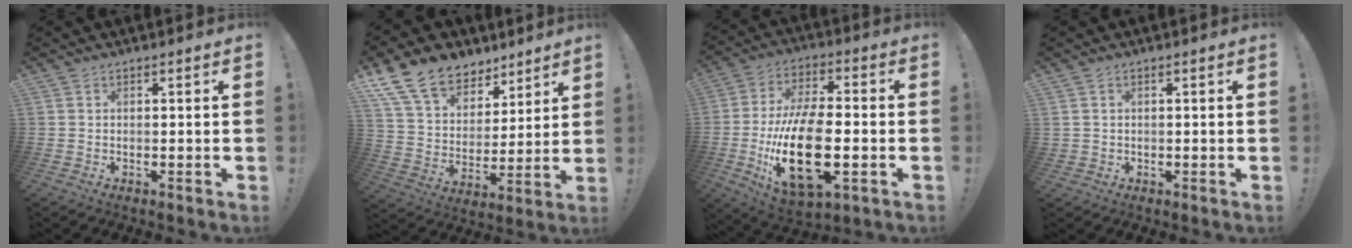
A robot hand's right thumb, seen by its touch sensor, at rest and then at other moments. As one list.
[{"total": 15.8, "force": [11.2, 9.5, 5.7], "torque": [-0.112, -0.073, 0.216]}, {"total": 23.0, "force": [-4.7, 11.0, 19.7], "torque": [-0.381, 0.008, -0.071]}, {"total": 1.3, "force": [0.5, 1.1, 0.3], "torque": [0.000, -0.003, 0.009]}]